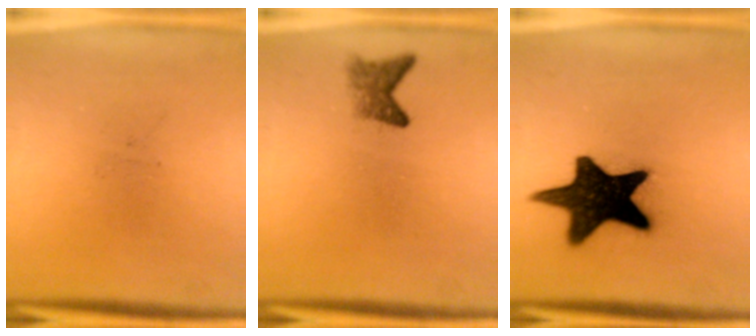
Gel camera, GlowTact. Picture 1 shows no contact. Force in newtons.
{"total": 2.4}
{"total": 17.9}